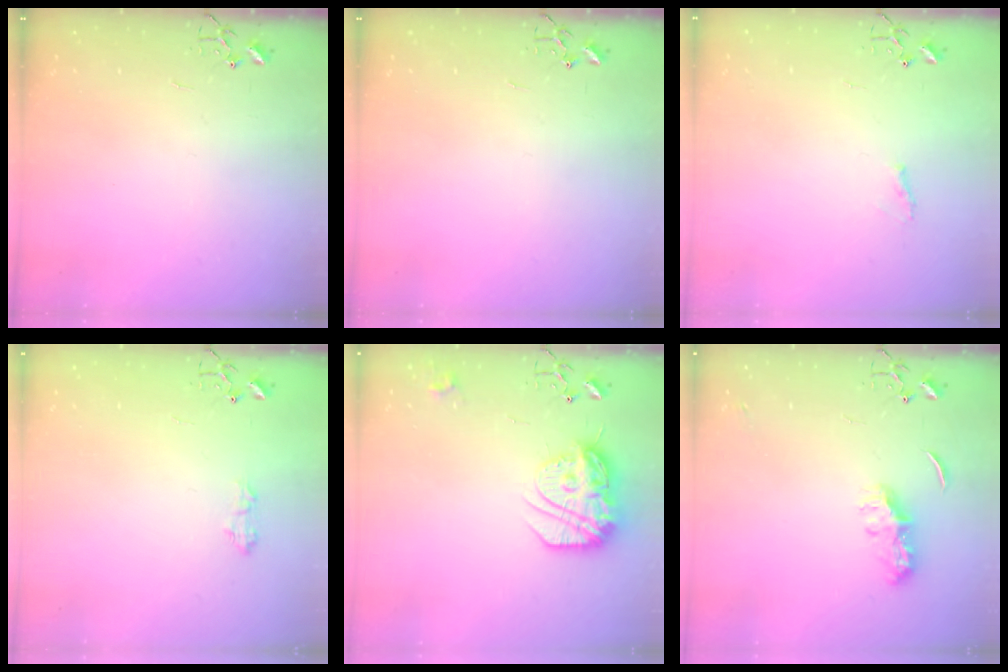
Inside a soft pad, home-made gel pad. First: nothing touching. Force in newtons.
{"total": 0.0}
{"total": 4.7, "press": 4.6, "slide": 0.6}
{"total": 5.9, "press": 5.9, "slide": 0.8}
{"total": 17.7, "press": 17.6, "slide": 1.8}
{"total": 8.1, "press": 8.1, "slide": 0.6}